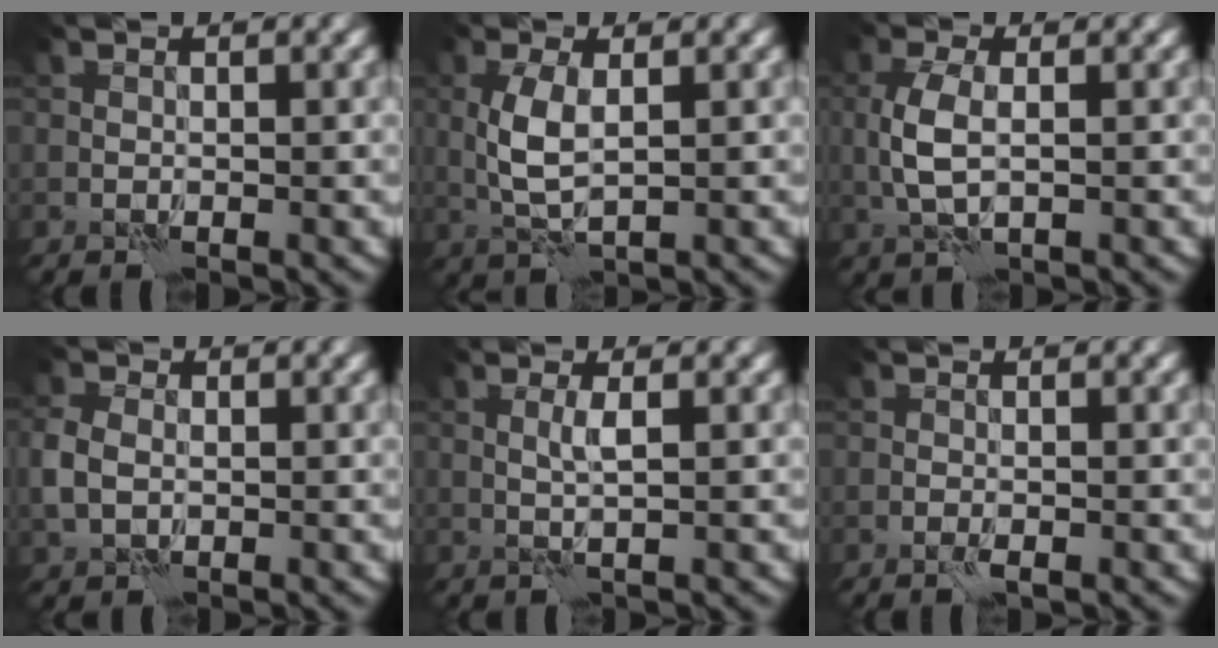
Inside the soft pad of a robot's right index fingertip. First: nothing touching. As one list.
[{"total": 3.6, "force": [0.4, 1.4, 3.3], "torque": [-0.080, 0.002, 0.010]}, {"total": 3.4, "force": [0.1, 1.6, 3.0], "torque": [-0.077, 0.000, 0.003]}, {"total": 3.2, "force": [-0.2, 2.5, 2.0], "torque": [-0.059, -0.002, -0.004]}, {"total": 1.3, "force": [0.4, -0.2, 1.2], "torque": [-0.030, 0.002, 0.006]}, {"total": 0.9, "force": [-0.5, 0.2, 0.8], "torque": [-0.017, -0.002, -0.010]}]